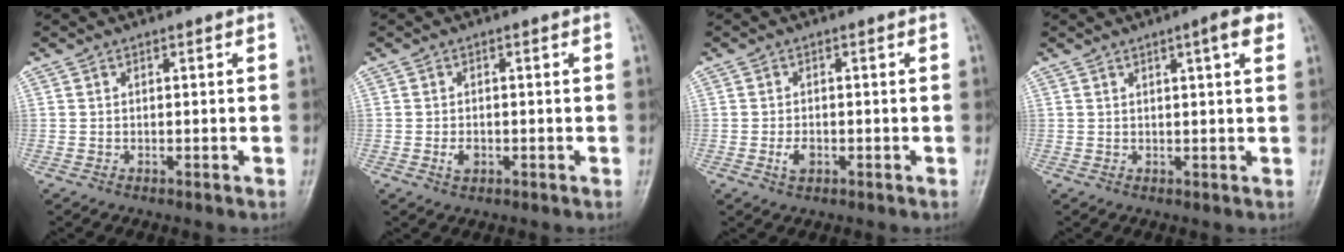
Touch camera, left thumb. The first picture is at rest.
{"total": 2.0, "force": [-0.5, 1.4, 1.3], "torque": [-0.019, 0.000, -0.009]}
{"total": 2.4, "force": [-0.8, 1.6, 1.7], "torque": [-0.030, 0.000, -0.014]}
{"total": 4.5, "force": [2.2, 0.6, 3.9], "torque": [-0.048, -0.004, 0.028]}